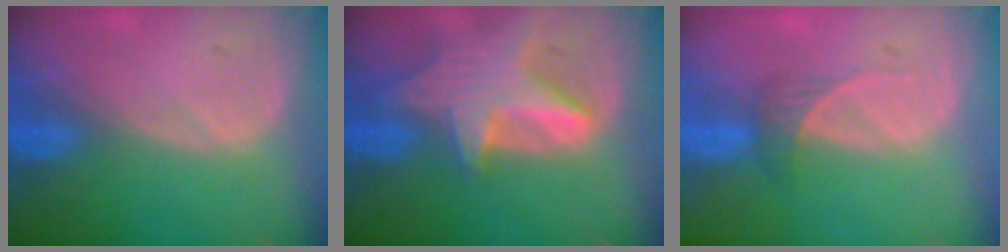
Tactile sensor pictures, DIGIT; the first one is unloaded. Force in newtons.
{"total": 8.0, "press": 7.3, "slide": 3.3}
{"total": 2.1, "press": 1.9, "slide": 0.9}